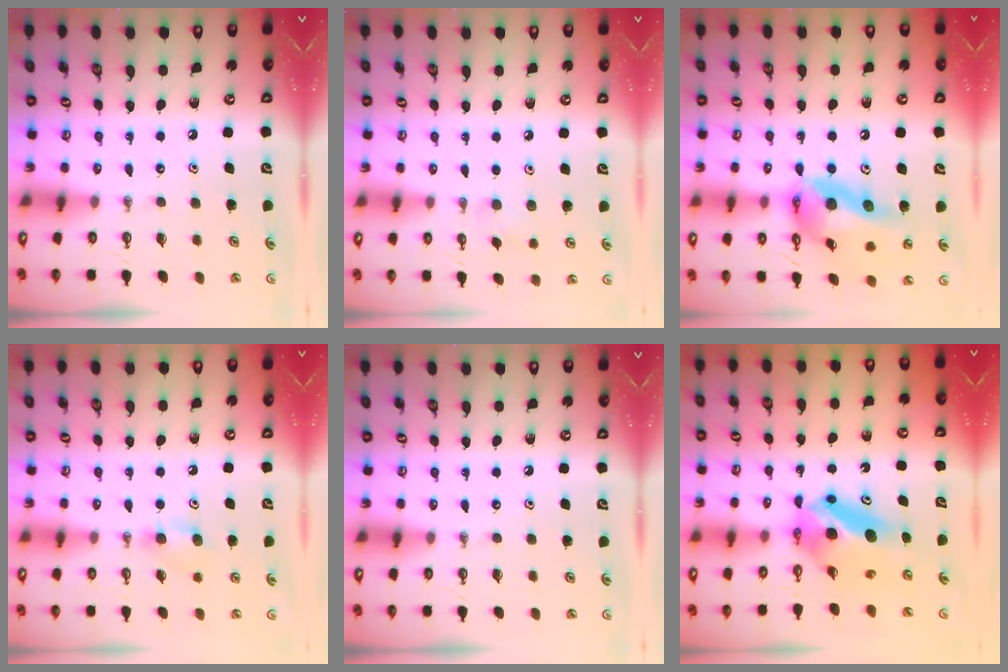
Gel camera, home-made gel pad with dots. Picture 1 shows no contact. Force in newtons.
{"total": 5.8, "press": 5.7, "slide": 0.8}
{"total": 18.3, "press": 18.1, "slide": 2.5}
{"total": 5.3, "press": 5.1, "slide": 1.3}
{"total": 0.0}
{"total": 7.8, "press": 7.3, "slide": 2.8}